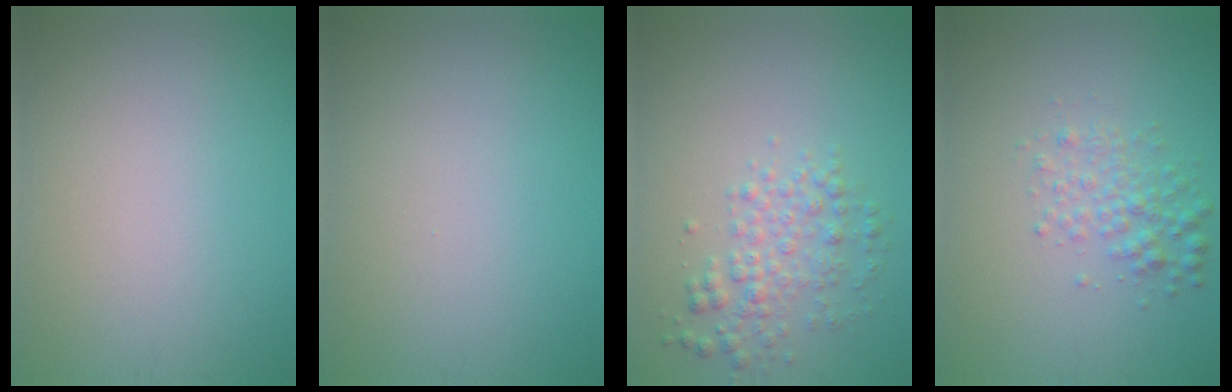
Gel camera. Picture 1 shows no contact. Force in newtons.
{"total": 0.0}
{"total": 3.0, "press": 3.0, "slide": 0.0}
{"total": 2.5, "press": 2.5, "slide": 0.0}